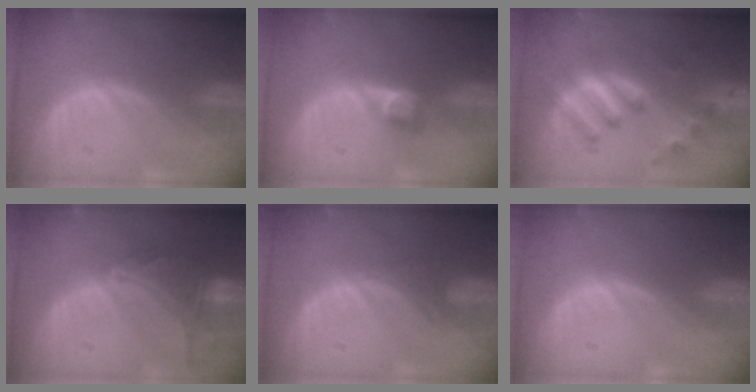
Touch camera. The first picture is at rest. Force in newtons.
{"total": 2.7, "press": 2.5, "slide": 1.0}
{"total": 7.7, "press": 7.7, "slide": 0.9}
{"total": 9.2, "press": 8.1, "slide": 4.4}
{"total": 1.9, "press": 1.8, "slide": 0.7}
{"total": 0.0}